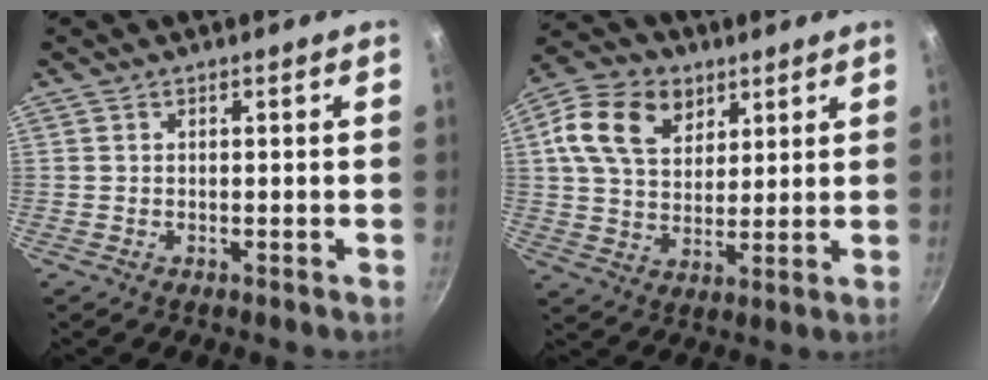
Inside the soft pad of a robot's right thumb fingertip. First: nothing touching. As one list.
[{"total": 13.6, "force": [5.5, 9.7, 7.8], "torque": [-0.121, -0.007, 0.090]}]